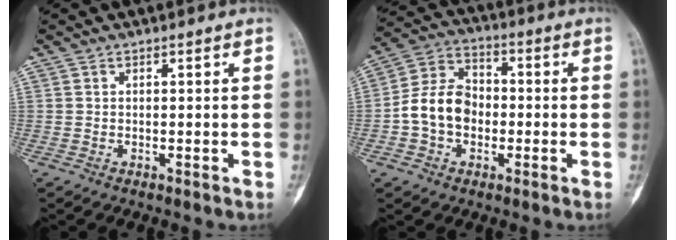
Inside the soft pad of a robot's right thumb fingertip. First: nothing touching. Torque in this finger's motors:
{"motor_torque": [1.35, 1.41, 0.53, -0.62, 0.06]}